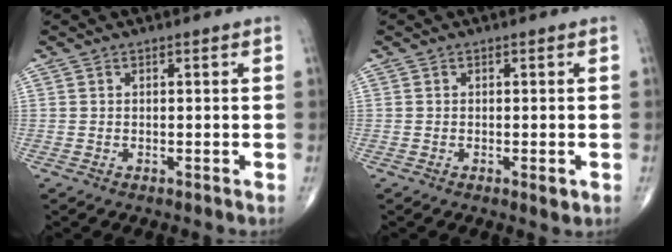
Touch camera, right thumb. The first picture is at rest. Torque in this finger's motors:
{"motor_torque": [0.23, 0.45, -0.12, -0.05, 0.10]}